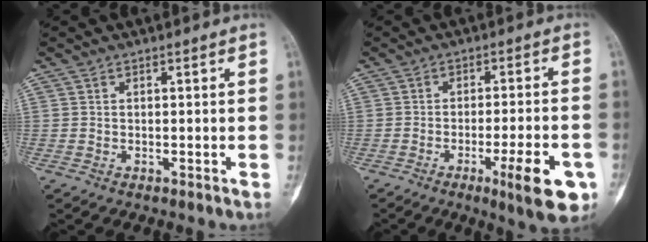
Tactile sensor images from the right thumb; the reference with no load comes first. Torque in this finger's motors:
{"motor_torque": [-0.36, -0.19, 0.37, 0.16, 0.18]}